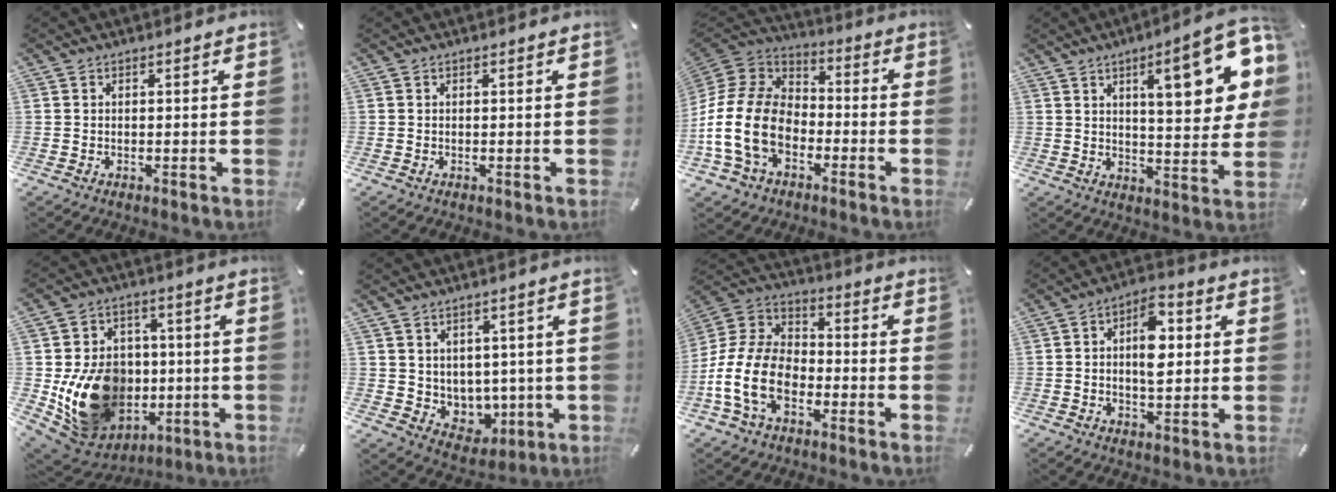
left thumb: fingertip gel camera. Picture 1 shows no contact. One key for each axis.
{"total": 0.0}
{"total": 17.2, "fx": -5.7, "fy": 12.4, "fz": 10.4, "tx": -0.238, "ty": 0.029, "tz": -0.105}
{"total": 20.0, "fx": 8.0, "fy": 6.2, "fz": 17.2, "tx": -0.240, "ty": -0.035, "tz": 0.114}
{"total": 18.3, "fx": -2.3, "fy": 15.3, "fz": 9.8, "tx": -0.170, "ty": 0.005, "tz": -0.021}
{"total": 7.0, "fx": 4.3, "fy": 5.5, "fz": -0.3, "tx": -0.005, "ty": -0.045, "tz": 0.090}
{"total": 14.6, "fx": -6.1, "fy": 9.7, "fz": 9.1, "tx": -0.210, "ty": 0.026, "tz": -0.117}
{"total": 9.6, "fx": 1.1, "fy": 5.6, "fz": 7.8, "tx": -0.112, "ty": 0.000, "tz": 0.012}